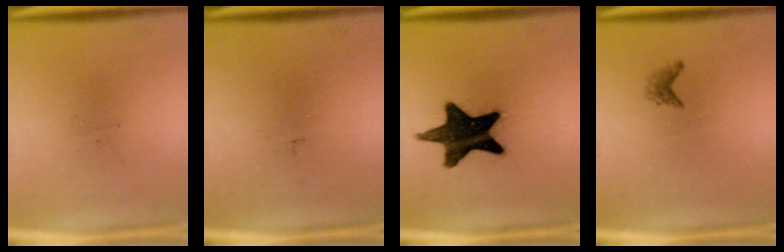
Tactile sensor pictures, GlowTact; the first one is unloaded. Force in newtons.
{"total": 0.0}
{"total": 16.6}
{"total": 1.1}